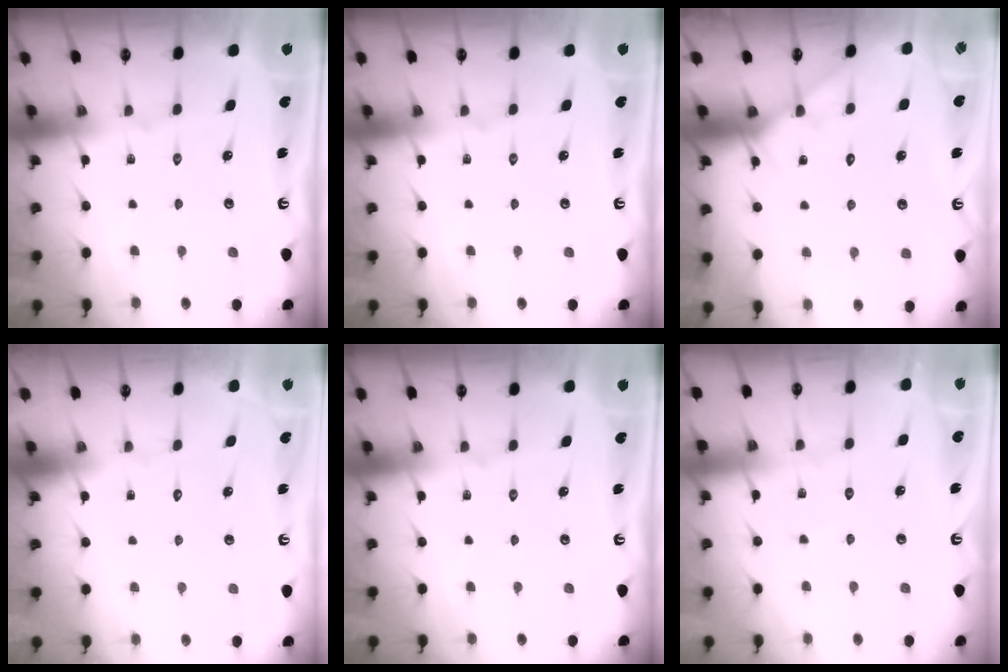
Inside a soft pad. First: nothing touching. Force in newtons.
{"total": 0.0}
{"total": 3.3, "press": 3.3, "slide": 0.3}
{"total": 1.6, "press": 1.5, "slide": 0.1}
{"total": 0.0}
{"total": 3.3, "press": 3.3, "slide": 0.4}